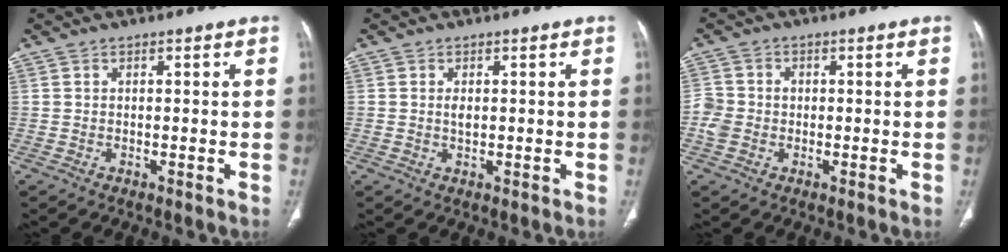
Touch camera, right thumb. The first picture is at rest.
{"total": 1.4, "force": [0.2, 0.8, 1.1], "torque": [-0.019, -0.001, 0.005]}
{"total": 4.2, "force": [-0.9, 3.6, 1.9], "torque": [-0.038, 0.008, -0.019]}